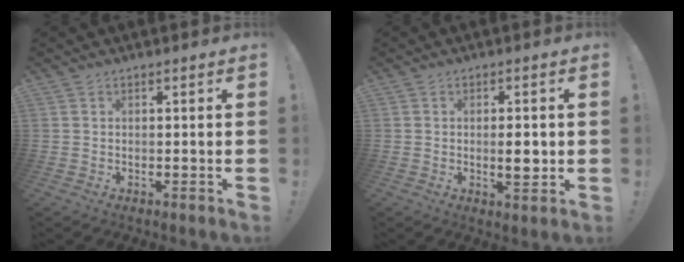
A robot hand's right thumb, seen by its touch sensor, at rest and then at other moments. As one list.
[{"total": 4.7, "force": [-0.3, 1.4, 4.4], "torque": [-0.053, -0.005, -0.010]}]